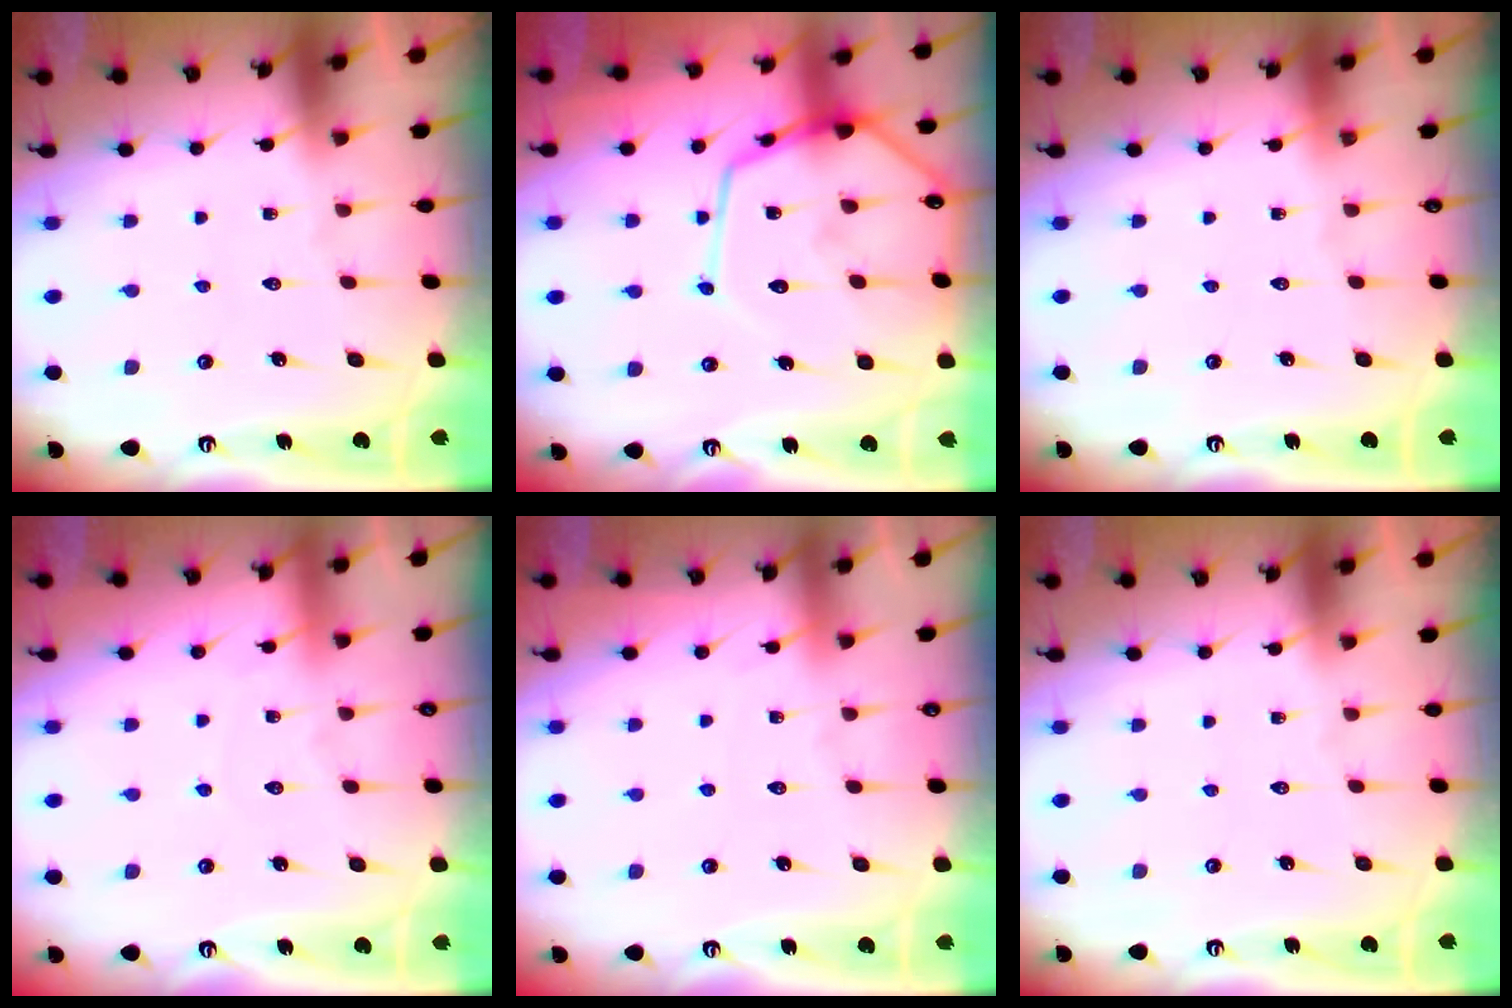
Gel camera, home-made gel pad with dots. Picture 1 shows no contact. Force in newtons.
{"total": 17.6, "press": 17.5, "slide": 1.6}
{"total": 0.0}
{"total": 4.2, "press": 4.2, "slide": 0.3}
{"total": 3.8, "press": 3.8, "slide": 0.6}
{"total": 0.0}